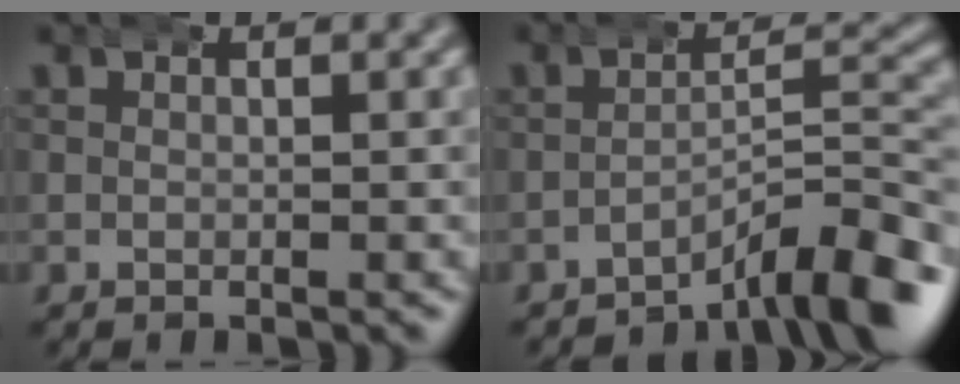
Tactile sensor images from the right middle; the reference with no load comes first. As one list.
[{"total": 6.2, "force": [-4.4, 1.1, 4.2], "torque": [-0.051, 0.000, -0.065]}]